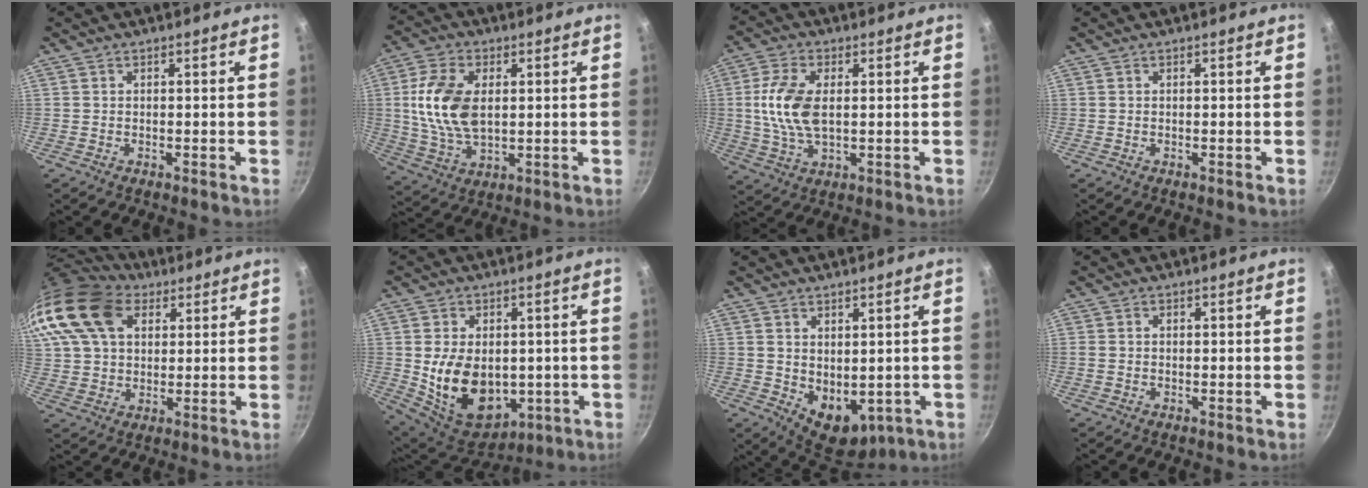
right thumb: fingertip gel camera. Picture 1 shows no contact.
{"total": 13.3, "force": [1.8, 7.9, 10.5], "torque": [-0.195, -0.005, 0.035]}
{"total": 10.5, "force": [1.0, 5.7, 8.8], "torque": [-0.178, 0.003, 0.018]}
{"total": 0.0}
{"total": 22.1, "force": [9.8, 15.2, 12.7], "torque": [-0.279, 0.026, 0.181]}
{"total": 16.0, "force": [-0.8, 11.3, 11.3], "torque": [-0.165, -0.018, 0.016]}
{"total": 8.8, "force": [0.1, 6.1, 6.4], "torque": [-0.066, -0.019, 0.026]}
{"total": 1.0, "force": [0.1, 0.9, 0.6], "torque": [-0.009, 0.004, 0.001]}